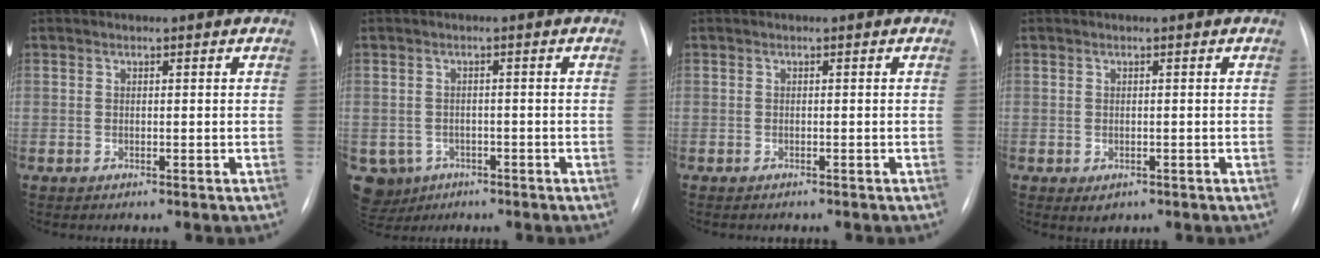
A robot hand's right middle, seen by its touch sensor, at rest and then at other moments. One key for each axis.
{"total": 5.9, "fx": -2.8, "fy": 5.1, "fz": 0.7, "tx": -0.020, "ty": 0.007, "tz": -0.037}
{"total": 2.4, "fx": -2.1, "fy": 0.6, "fz": 1.0, "tx": -0.017, "ty": -0.005, "tz": -0.020}
{"total": 1.5, "fx": -0.6, "fy": 1.1, "fz": 0.9, "tx": -0.004, "ty": 0.000, "tz": 0.004}